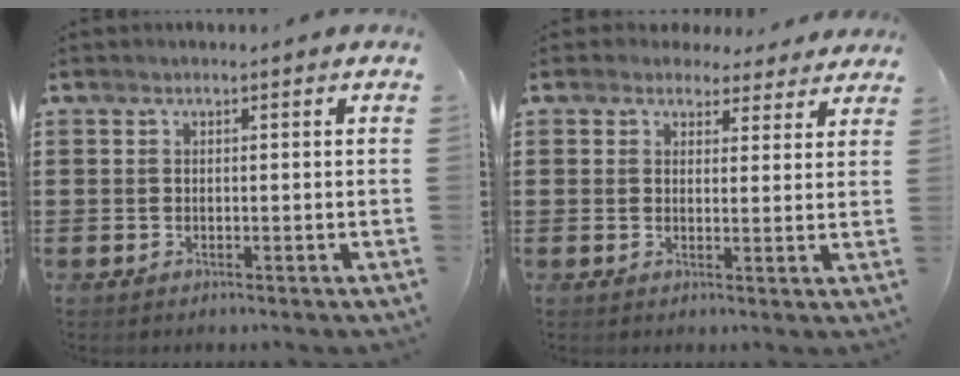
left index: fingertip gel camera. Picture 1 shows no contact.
{"total": 3.2, "force": [2.7, 1.5, 0.6], "torque": [-0.016, -0.005, 0.050]}